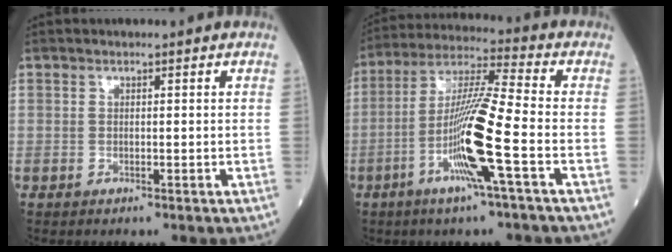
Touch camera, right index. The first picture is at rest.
{"total": 13.2, "force": [-4.4, -0.8, 12.4], "torque": [-0.242, -0.005, -0.091]}